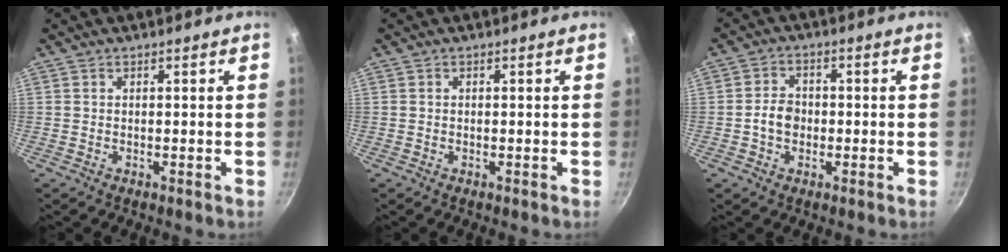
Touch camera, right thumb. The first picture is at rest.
{"total": 0.0}
{"total": 4.6, "force": [-0.9, 3.6, 2.7], "torque": [-0.029, 0.017, -0.019]}